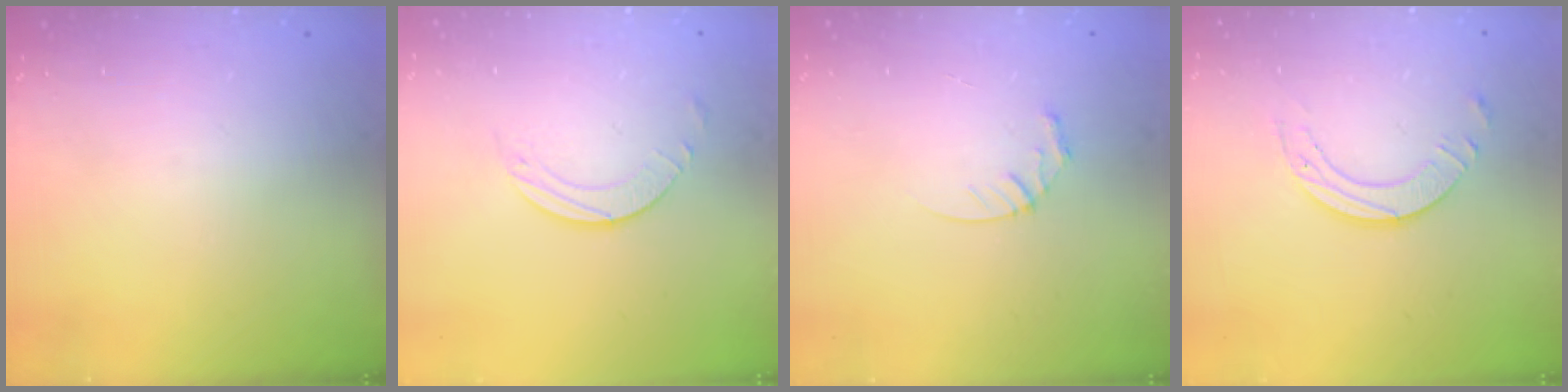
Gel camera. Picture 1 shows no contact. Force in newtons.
{"total": 1.9, "press": 1.9, "slide": 0.2}
{"total": 3.5, "press": 3.5, "slide": 0.3}
{"total": 6.9, "press": 6.9, "slide": 0.7}